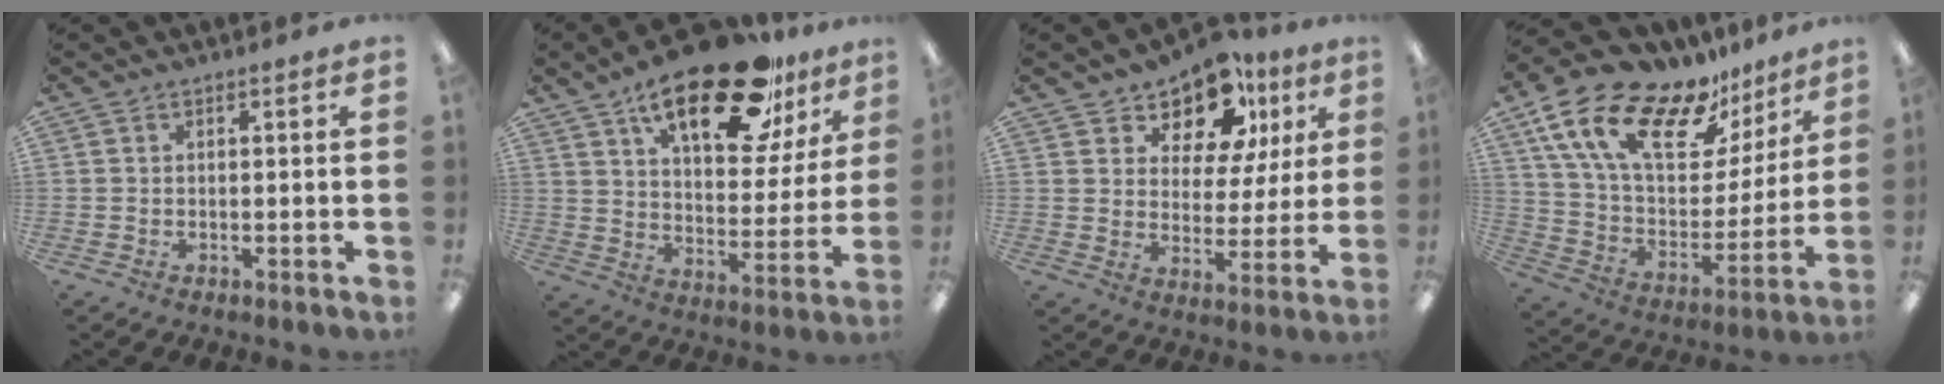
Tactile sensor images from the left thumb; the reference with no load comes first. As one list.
[{"total": 24.2, "force": [15.6, 9.7, 15.8], "torque": [-0.231, -0.083, 0.255]}, {"total": 12.1, "force": [9.0, 6.2, 5.0], "torque": [-0.094, -0.055, 0.167]}, {"total": 21.8, "force": [14.9, 9.5, 12.7], "torque": [-0.234, -0.096, 0.262]}]